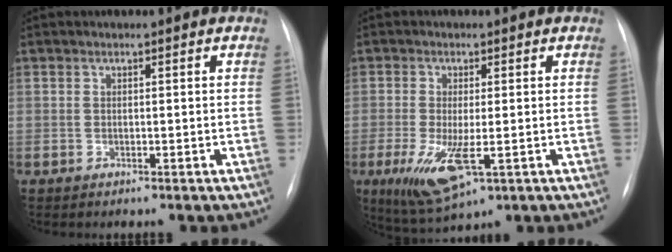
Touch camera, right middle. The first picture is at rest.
{"total": 7.7, "force": [-2.4, 2.2, 7.0], "torque": [-0.143, -0.024, -0.032]}